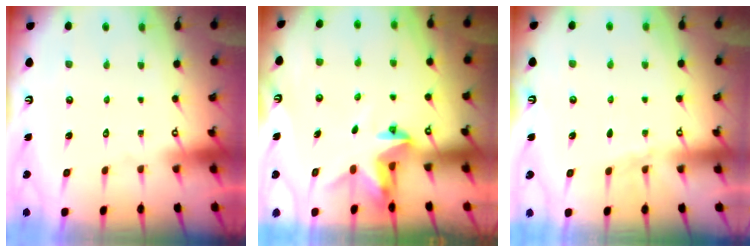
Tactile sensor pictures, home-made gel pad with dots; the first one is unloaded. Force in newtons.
{"total": 3.2, "press": 3.2, "slide": 0.2}
{"total": 1.8, "press": 1.8, "slide": 0.3}